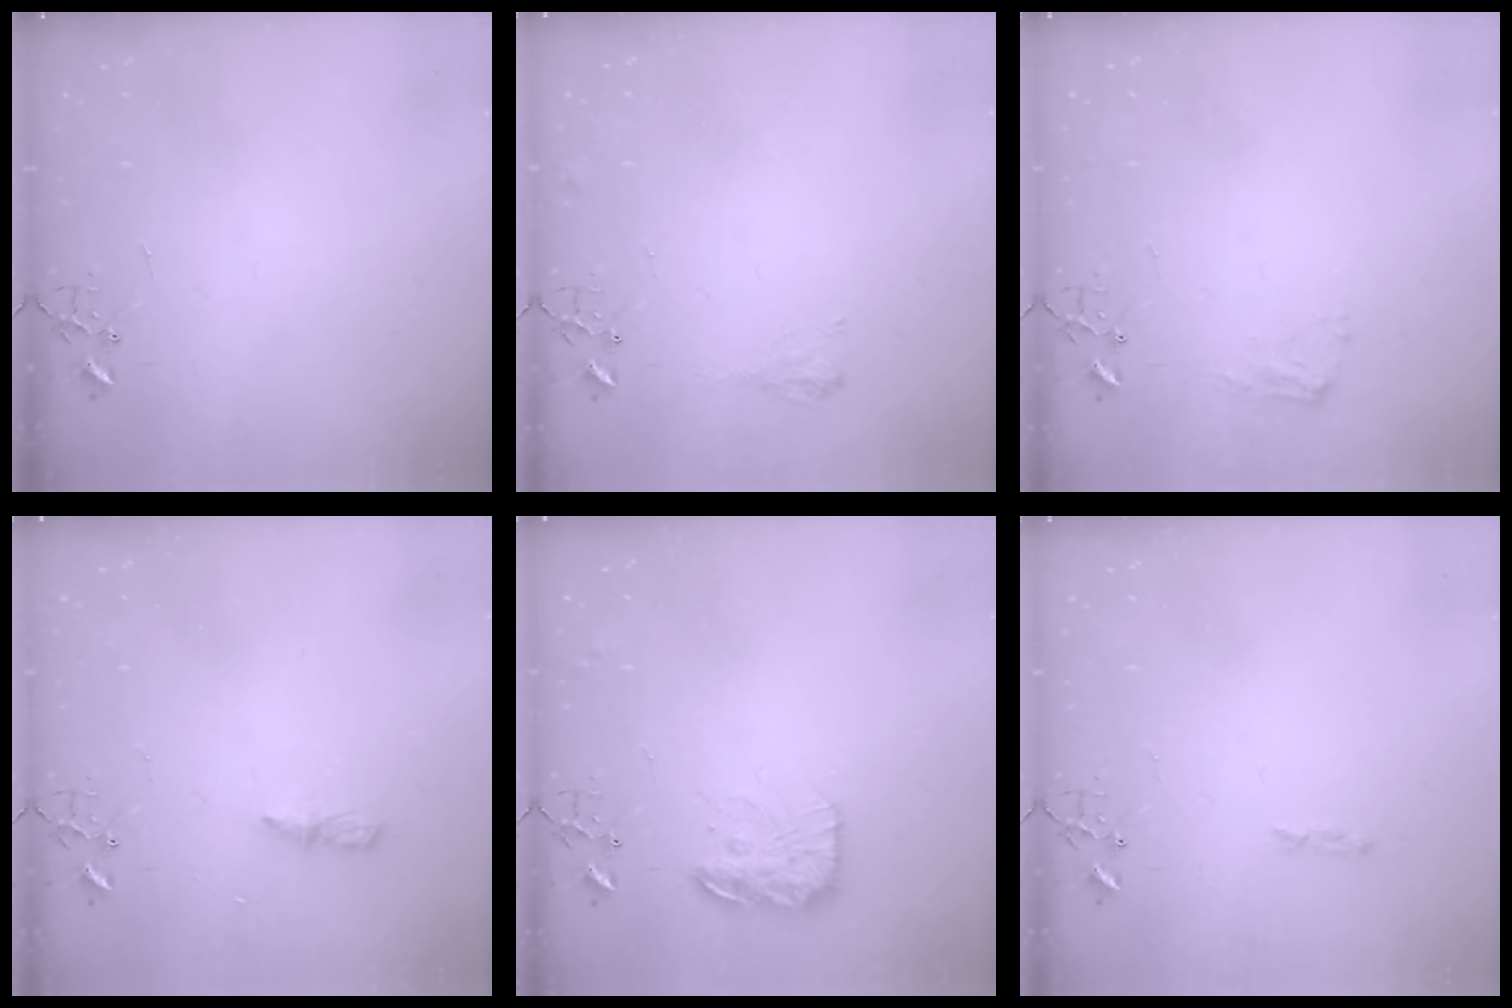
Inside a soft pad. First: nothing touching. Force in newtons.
{"total": 6.3, "press": 6.3, "slide": 0.8}
{"total": 7.3, "press": 7.3, "slide": 0.2}
{"total": 4.9, "press": 4.9, "slide": 0.6}
{"total": 15.0, "press": 15.0, "slide": 1.1}
{"total": 3.4, "press": 3.4, "slide": 0.5}